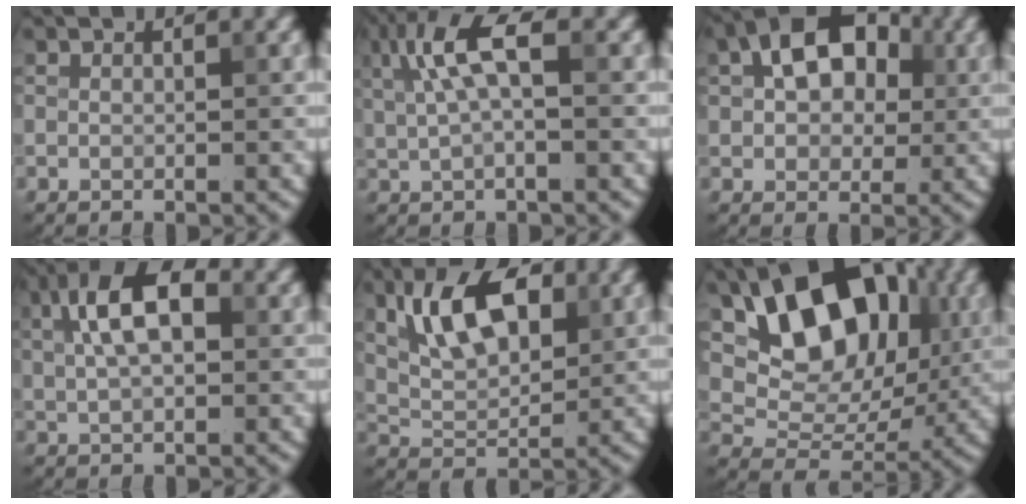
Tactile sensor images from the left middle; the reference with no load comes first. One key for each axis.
{"total": 5.1, "fx": 1.4, "fy": 1.6, "fz": 4.6, "tx": -0.097, "ty": 0.005, "tz": 0.025}
{"total": 9.0, "fx": 2.5, "fy": 5.9, "fz": 6.4, "tx": -0.100, "ty": 0.033, "tz": 0.017}
{"total": 6.9, "fx": 2.0, "fy": 3.4, "fz": 5.6, "tx": -0.100, "ty": 0.019, "tz": 0.024}
{"total": 6.7, "fx": 2.7, "fy": 3.4, "fz": 5.1, "tx": -0.092, "ty": 0.002, "tz": 0.045}
{"total": 11.5, "fx": 4.5, "fy": 7.3, "fz": 7.6, "tx": -0.122, "ty": 0.000, "tz": 0.074}